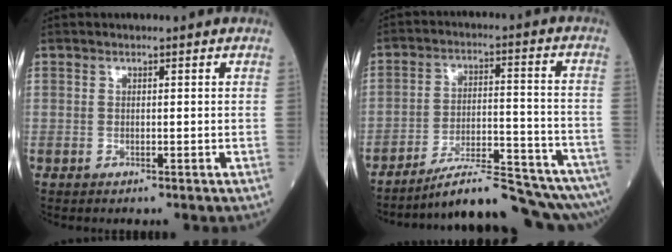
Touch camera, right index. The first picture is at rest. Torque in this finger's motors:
{"motor_torque": [0.15, -0.79, 0.42, 0.04]}